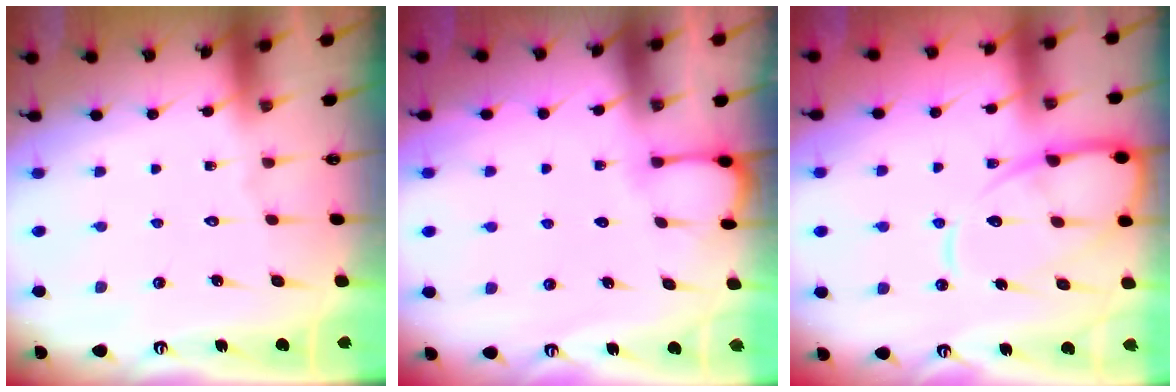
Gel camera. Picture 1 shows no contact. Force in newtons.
{"total": 2.6, "press": 2.6, "slide": 0.3}
{"total": 12.7, "press": 12.6, "slide": 1.4}